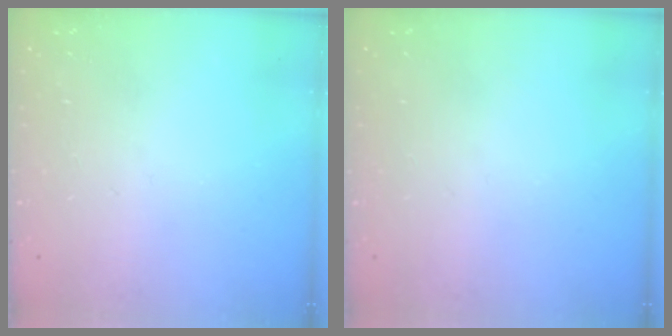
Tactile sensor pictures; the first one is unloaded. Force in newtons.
{"total": 0.0}